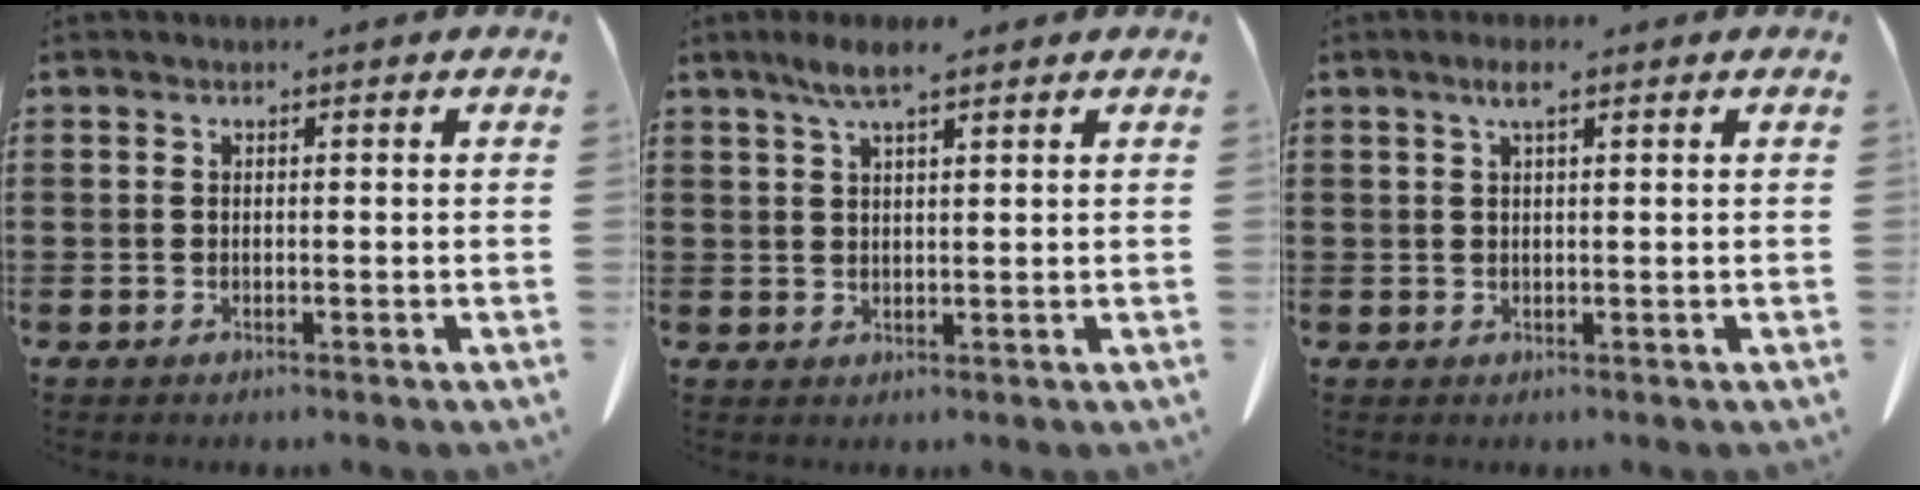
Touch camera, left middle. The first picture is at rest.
{"total": 4.1, "force": [2.7, 0.7, 3.1], "torque": [-0.066, 0.005, 0.047]}
{"total": 2.6, "force": [1.4, 0.6, 2.1], "torque": [-0.044, 0.006, 0.022]}